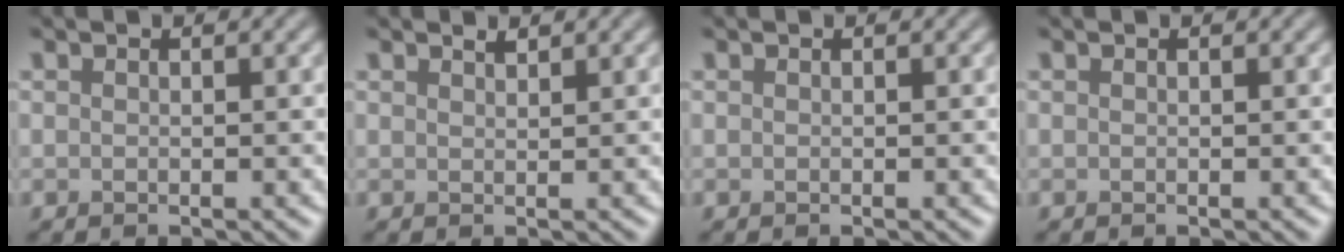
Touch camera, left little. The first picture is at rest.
{"total": 0.8, "force": [0.7, 0.1, 0.3], "torque": [-0.004, -0.002, 0.014]}
{"total": 0.0}
{"total": 0.0}